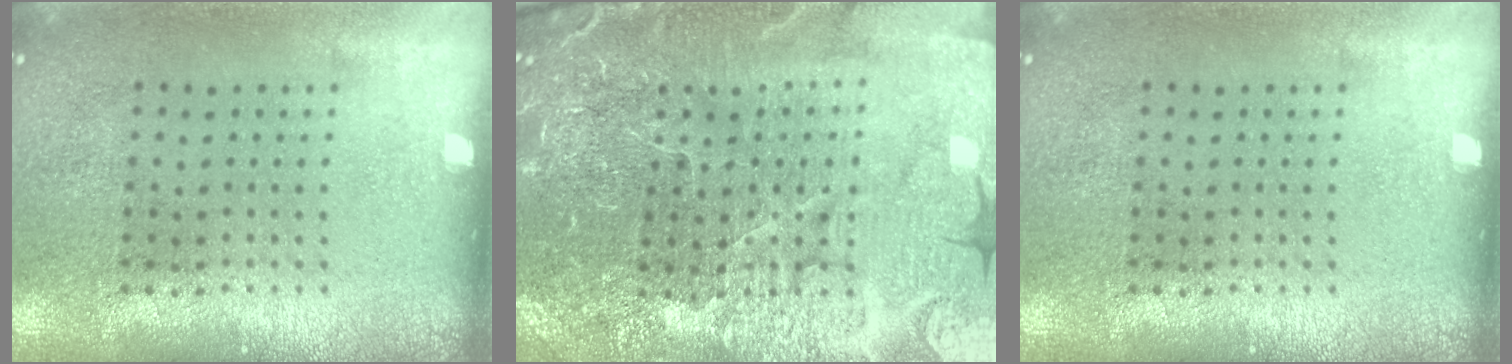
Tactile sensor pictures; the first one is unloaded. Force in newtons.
{"total": 4.9, "press": 4.7, "slide": 1.4}
{"total": 0.0}